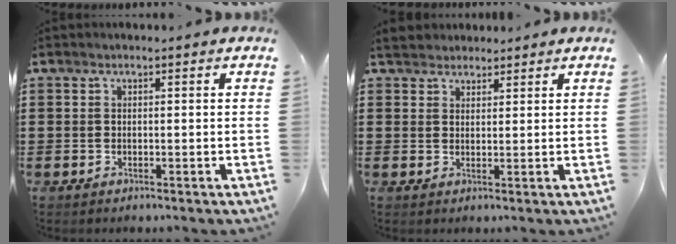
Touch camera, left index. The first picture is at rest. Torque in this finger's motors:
{"motor_torque": [1.14, -0.99, 1.05, 0.21]}